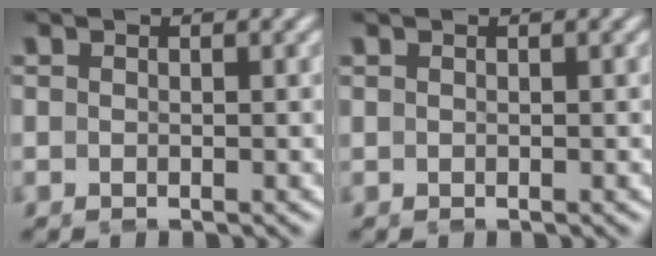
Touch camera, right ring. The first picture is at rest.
{"total": 0.0}